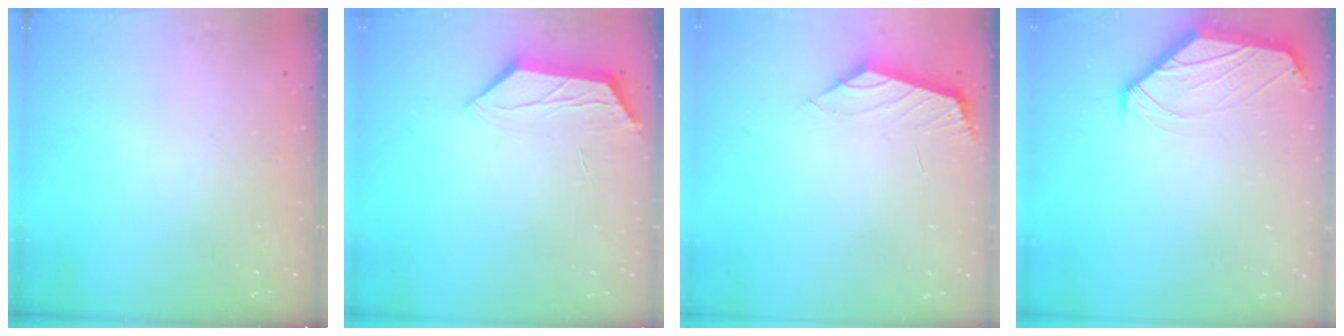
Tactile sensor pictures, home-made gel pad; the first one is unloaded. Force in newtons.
{"total": 4.5, "press": 4.4, "slide": 0.5}
{"total": 1.1, "press": 1.0, "slide": 0.4}
{"total": 0.6, "press": 0.6, "slide": 0.2}